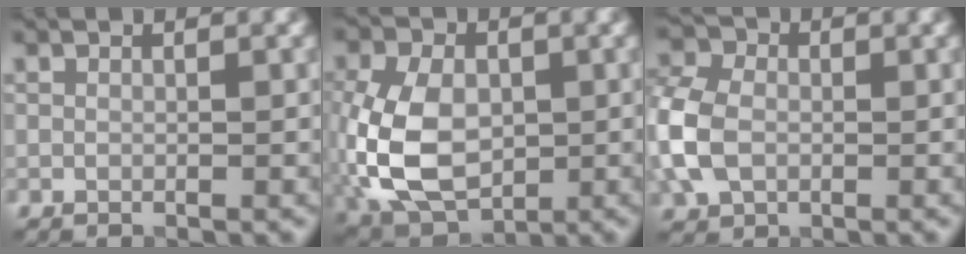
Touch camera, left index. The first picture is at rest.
{"total": 9.9, "force": [-1.1, 6.6, 7.3], "torque": [-0.171, -0.002, -0.030]}
{"total": 7.8, "force": [-1.0, 5.8, 5.2], "torque": [-0.144, 0.001, -0.025]}